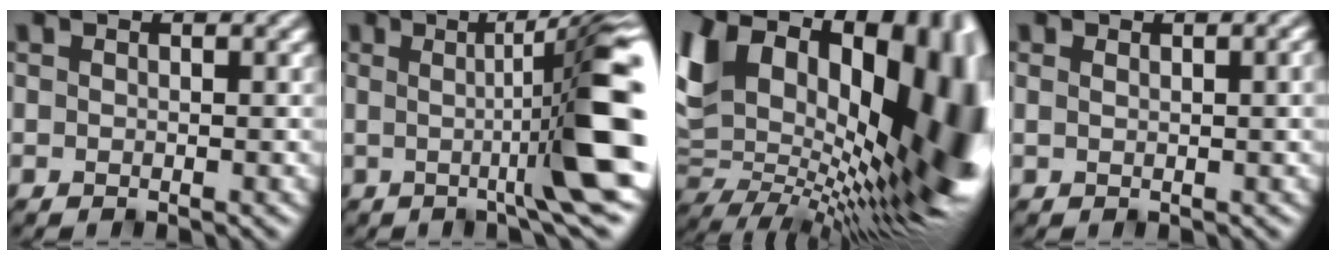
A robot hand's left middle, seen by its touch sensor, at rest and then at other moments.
{"total": 9.8, "force": [0.1, 1.1, 9.7], "torque": [-0.123, 0.005, -0.001]}
{"total": 21.0, "force": [4.2, 12.6, 16.3], "torque": [-0.261, 0.006, 0.093]}
{"total": 3.4, "force": [1.5, 1.4, 2.7], "torque": [-0.022, 0.011, 0.007]}